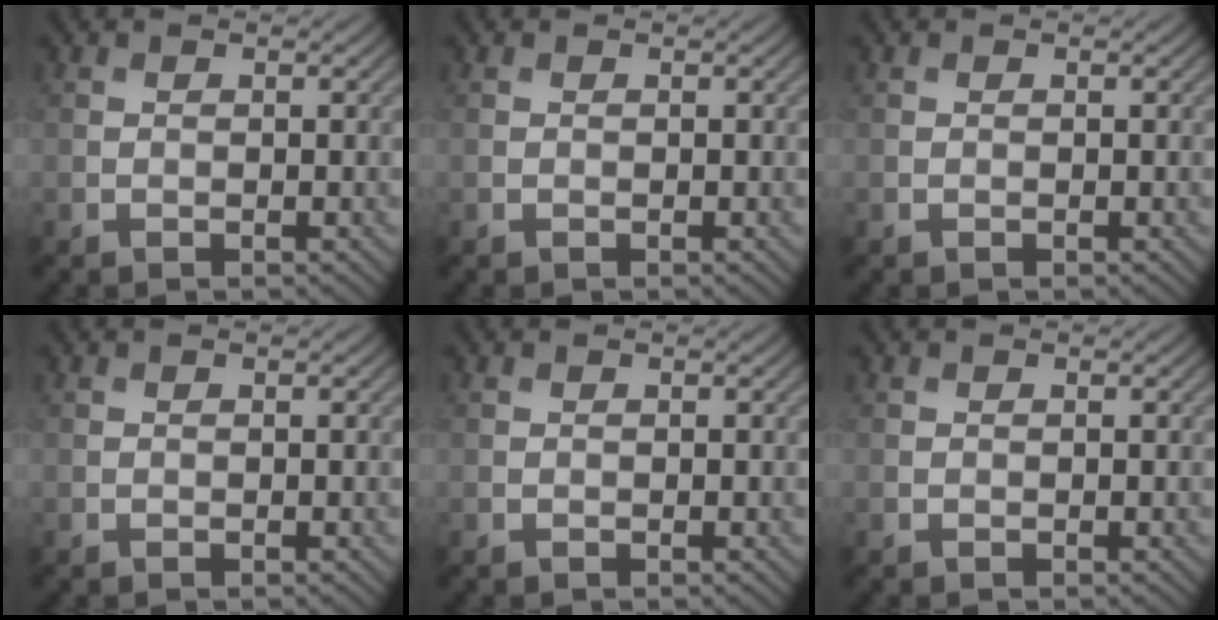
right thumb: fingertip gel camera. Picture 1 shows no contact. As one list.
[{"total": 0.0}, {"total": 0.0}, {"total": 0.0}, {"total": 0.0}, {"total": 0.0}]